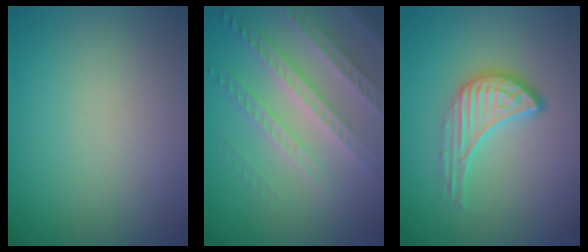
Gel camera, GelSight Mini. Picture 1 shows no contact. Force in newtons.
{"total": 5.5, "press": 4.2, "slide": 3.5}
{"total": 3.5, "press": 2.9, "slide": 2.0}